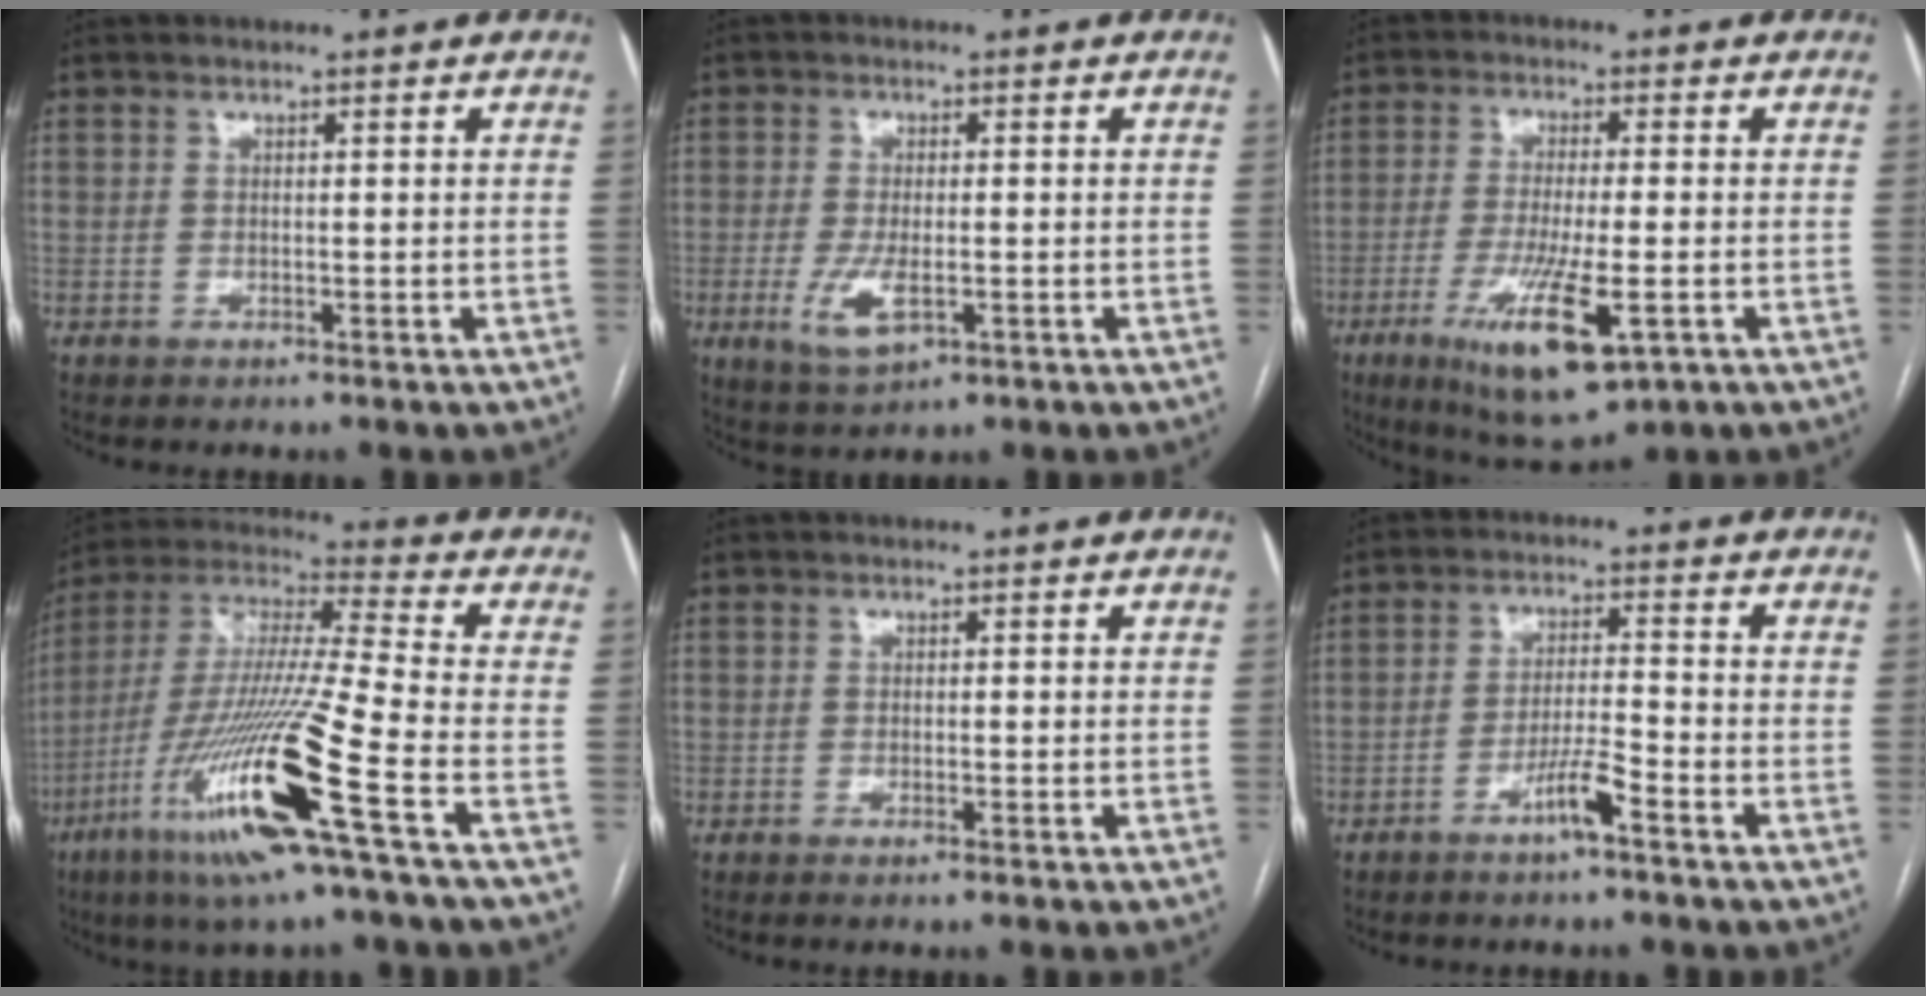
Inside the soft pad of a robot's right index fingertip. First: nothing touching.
{"total": 5.7, "force": [-1.7, 2.4, 4.9], "torque": [-0.103, -0.009, -0.024]}
{"total": 12.6, "force": [-5.0, 2.4, 11.3], "torque": [-0.207, -0.034, -0.077]}
{"total": 20.4, "force": [-8.9, -0.6, 18.3], "torque": [-0.395, -0.041, -0.174]}
{"total": 0.6, "force": [-0.4, -0.1, 0.4], "torque": [-0.009, 0.000, -0.008]}
{"total": 4.6, "force": [-2.9, 0.0, 3.5], "torque": [-0.067, 0.000, -0.054]}